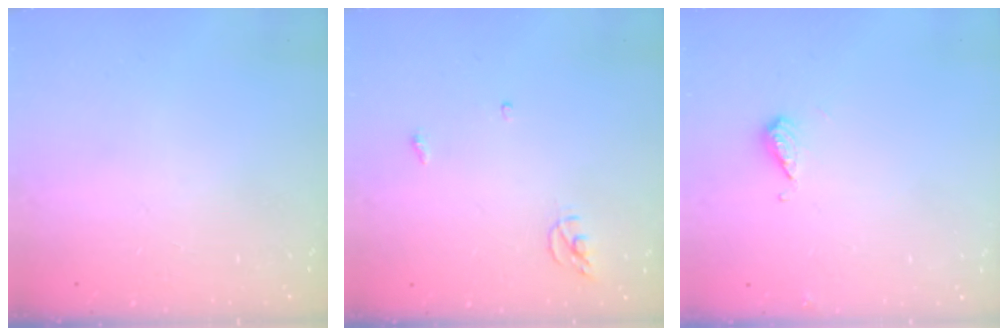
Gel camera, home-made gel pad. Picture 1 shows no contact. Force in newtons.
{"total": 3.8, "press": 3.8, "slide": 0.3}
{"total": 6.2, "press": 6.2, "slide": 0.8}